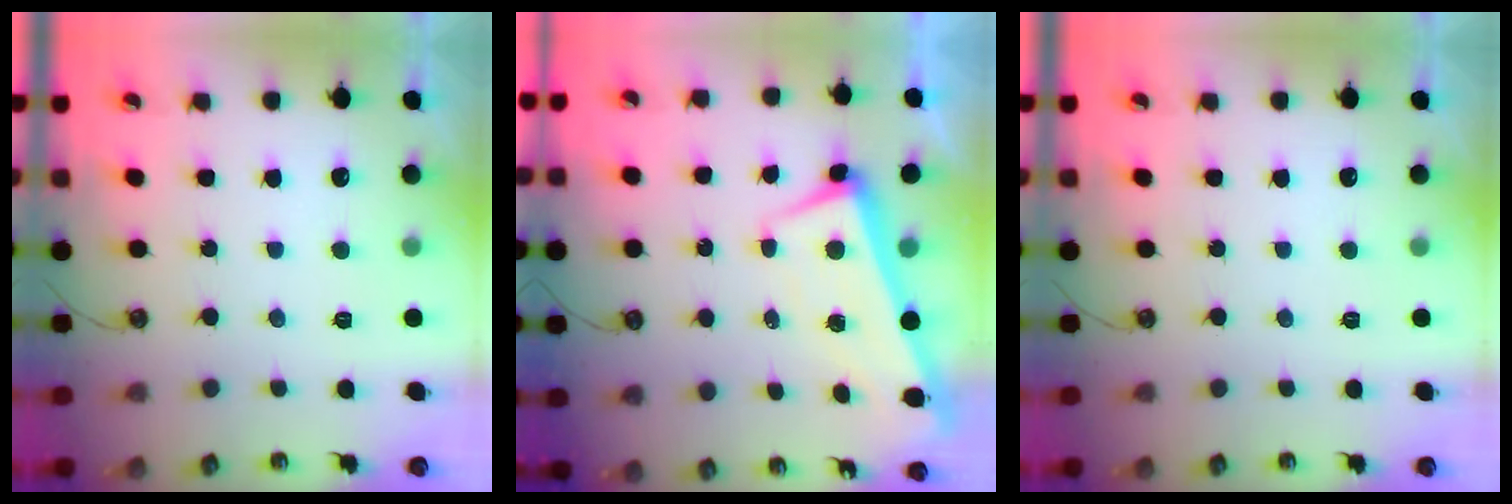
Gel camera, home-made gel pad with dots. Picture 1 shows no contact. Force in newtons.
{"total": 2.3, "press": 1.5, "slide": 1.7}
{"total": 0.0}